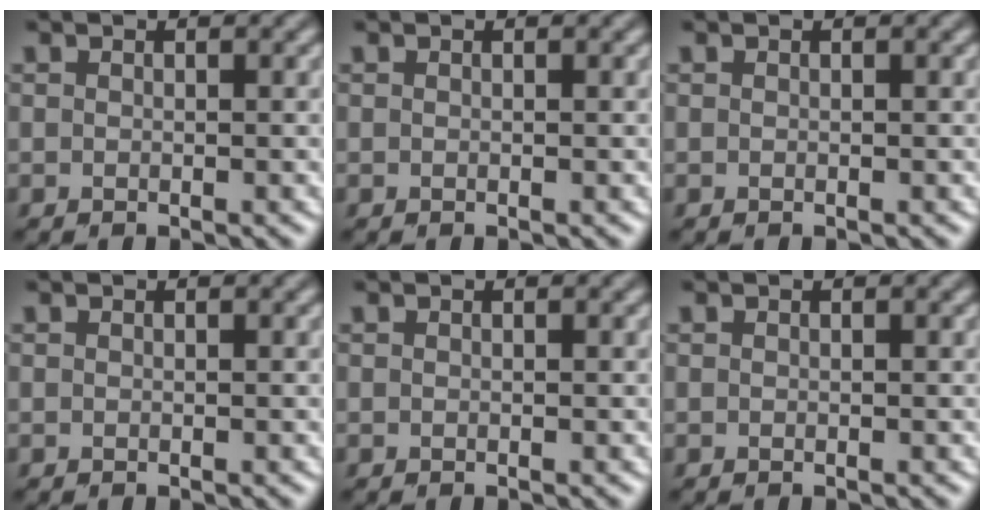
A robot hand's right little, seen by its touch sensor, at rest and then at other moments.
{"total": 0.0}
{"total": 0.0}
{"total": 0.0}
{"total": 0.0}
{"total": 0.0}